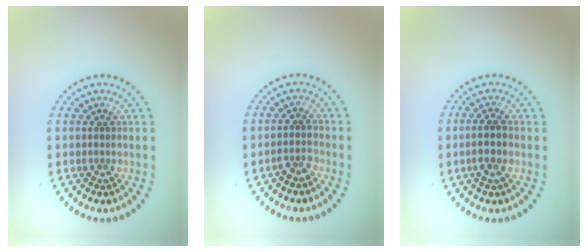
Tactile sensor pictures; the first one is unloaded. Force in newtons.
{"total": 1.3, "press": 1.2, "slide": 0.6}
{"total": 2.4, "press": 2.2, "slide": 1.0}